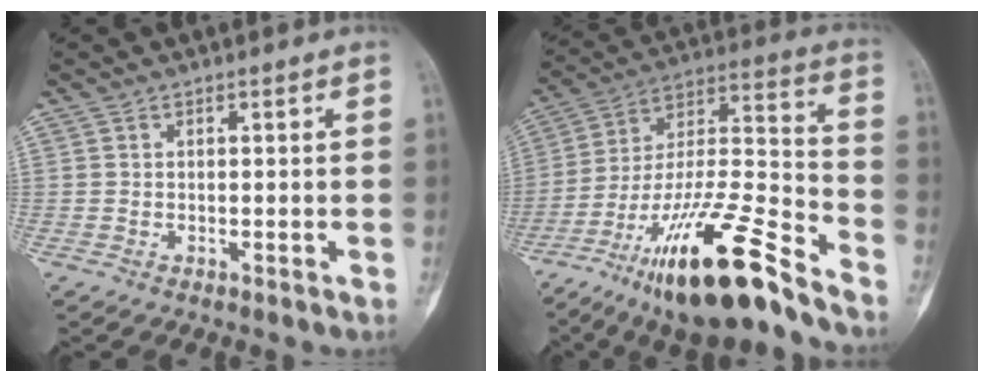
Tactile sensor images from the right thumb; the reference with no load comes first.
{"total": 24.1, "force": [-16.3, 4.7, 17.1], "torque": [-0.311, 0.072, -0.283]}